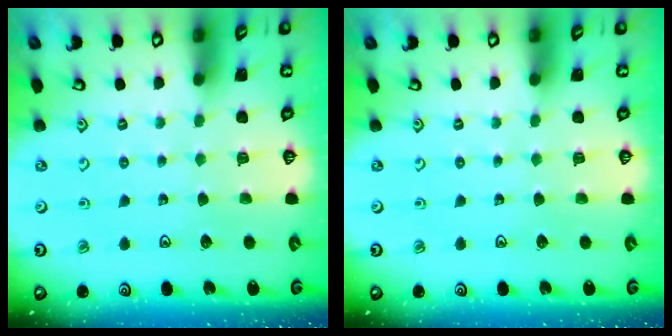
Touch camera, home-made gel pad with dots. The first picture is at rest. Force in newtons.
{"total": 0.0}